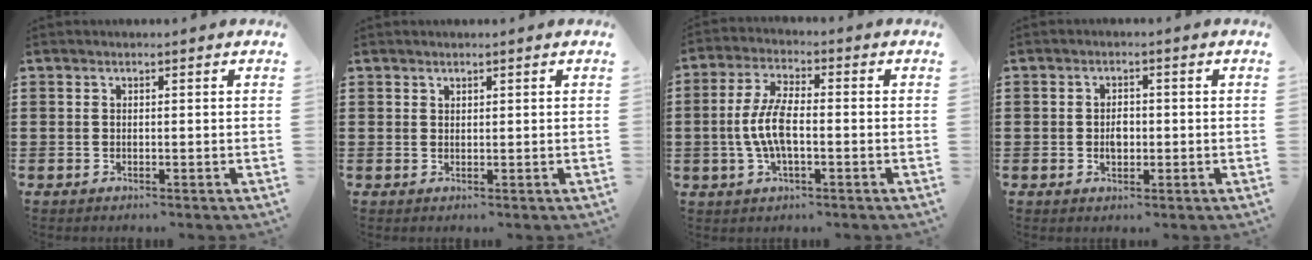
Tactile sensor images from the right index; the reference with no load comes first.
{"total": 0.8, "force": [0.7, 0.4, 0.0], "torque": [-0.002, 0.001, 0.013]}
{"total": 7.1, "force": [-1.1, 2.7, 6.5], "torque": [-0.148, -0.005, -0.029]}
{"total": 2.4, "force": [-0.2, 1.5, 1.8], "torque": [-0.027, 0.002, -0.007]}